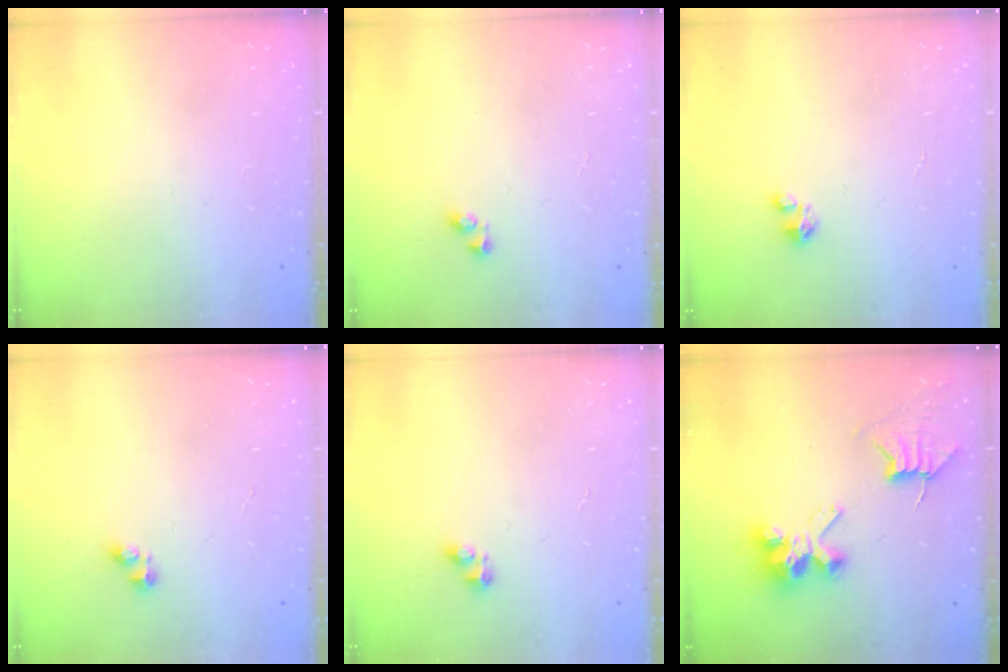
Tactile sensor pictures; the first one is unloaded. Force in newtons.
{"total": 2.9, "press": 2.9, "slide": 0.1}
{"total": 3.3, "press": 3.3, "slide": 0.2}
{"total": 2.1, "press": 2.1, "slide": 0.3}
{"total": 3.3, "press": 3.3, "slide": 0.4}
{"total": 8.0, "press": 8.0, "slide": 0.6}